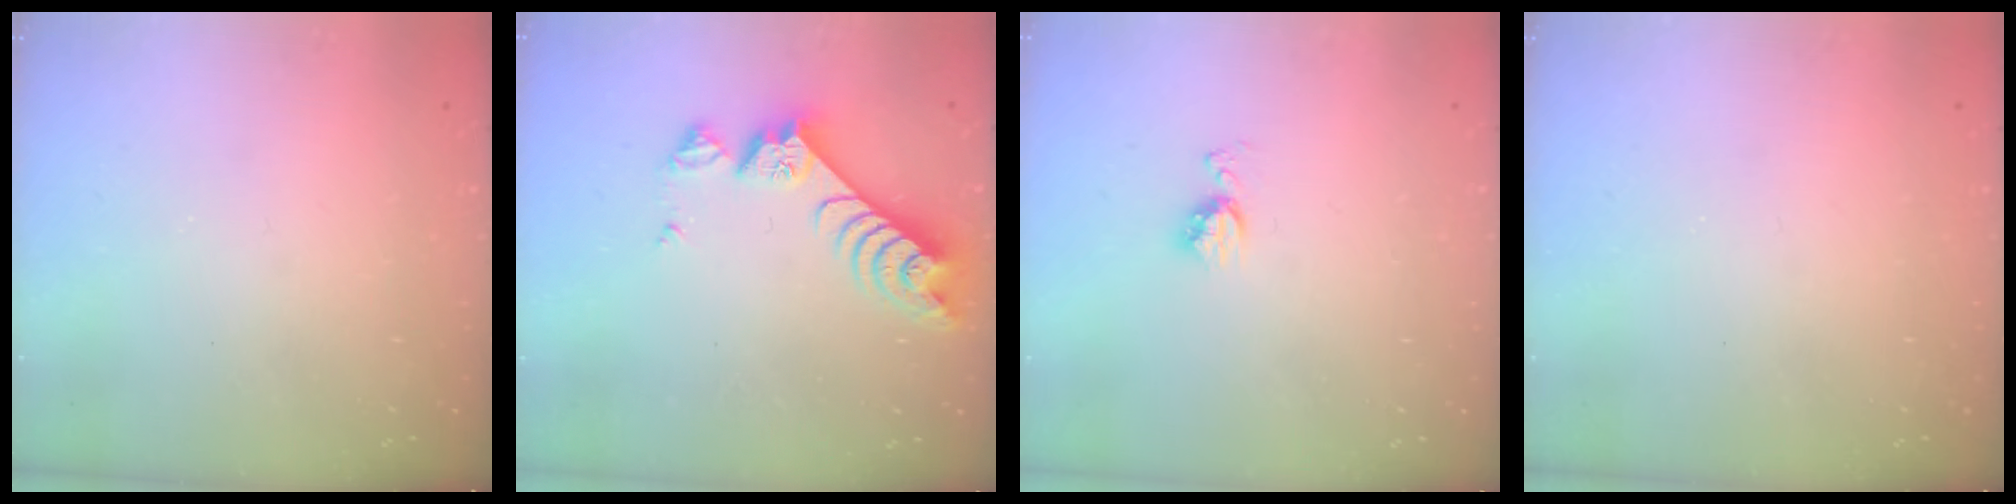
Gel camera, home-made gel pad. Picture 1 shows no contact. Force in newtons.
{"total": 8.4, "press": 8.4, "slide": 1.0}
{"total": 5.8, "press": 5.7, "slide": 0.6}
{"total": 0.0}